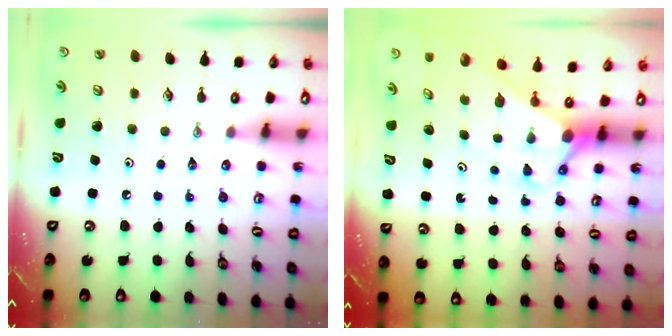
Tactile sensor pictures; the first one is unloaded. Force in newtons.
{"total": 3.1, "press": 3.1, "slide": 0.3}